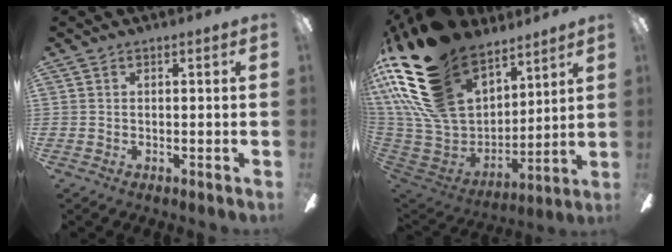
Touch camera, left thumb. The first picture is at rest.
{"total": 29.2, "force": [17.1, 17.0, 16.6], "torque": [-0.354, -0.098, 0.333]}